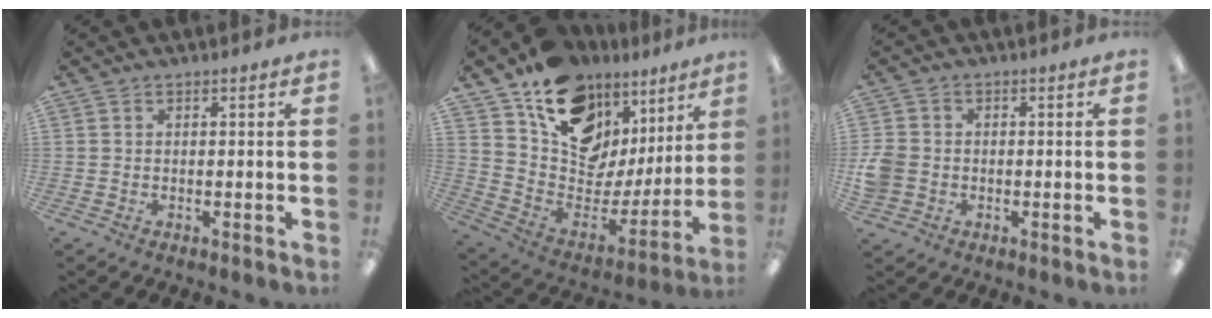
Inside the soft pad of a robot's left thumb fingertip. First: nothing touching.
{"total": 14.7, "force": [10.6, 8.2, 5.9], "torque": [-0.110, -0.090, 0.194]}
{"total": 5.2, "force": [-1.0, 4.6, 2.2], "torque": [-0.052, 0.010, -0.016]}